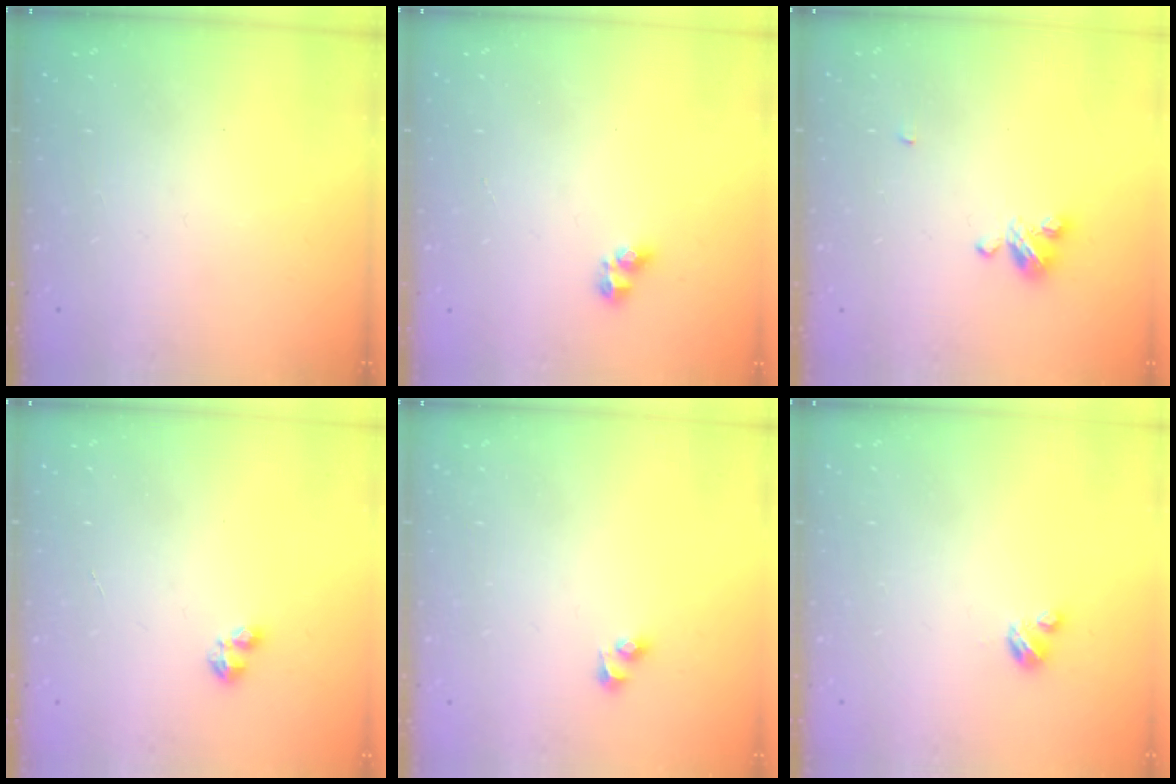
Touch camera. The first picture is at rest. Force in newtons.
{"total": 3.4, "press": 3.2, "slide": 1.2}
{"total": 5.1, "press": 5.0, "slide": 0.5}
{"total": 1.9, "press": 1.9, "slide": 0.4}
{"total": 2.7, "press": 2.4, "slide": 1.1}
{"total": 2.9, "press": 2.9, "slide": 0.3}